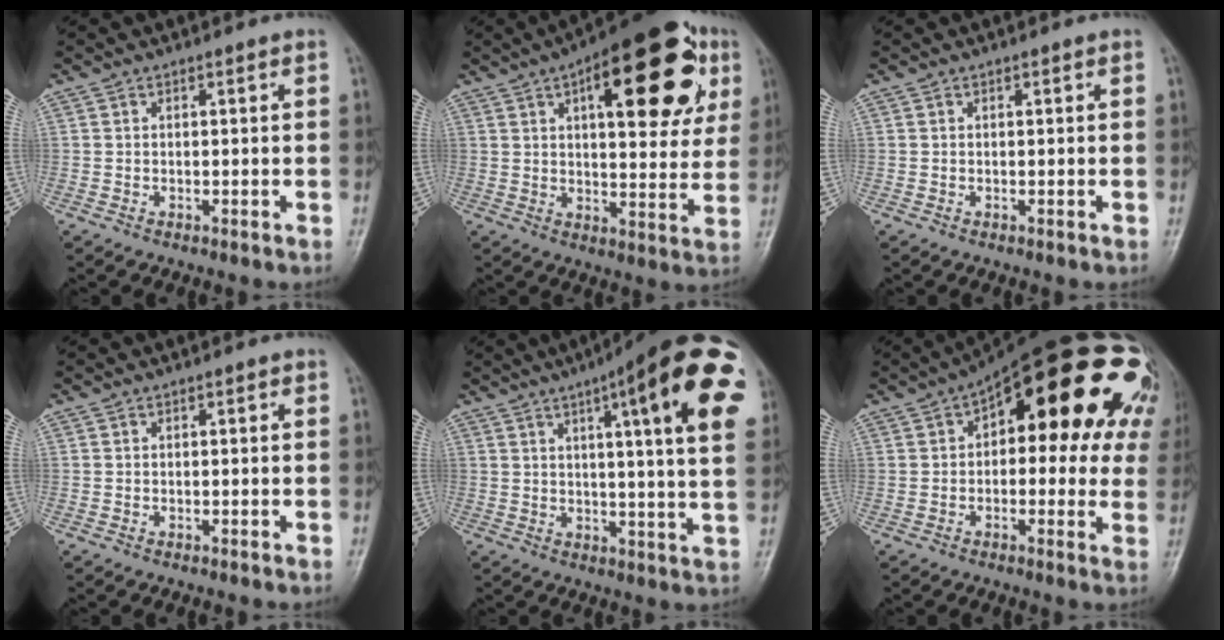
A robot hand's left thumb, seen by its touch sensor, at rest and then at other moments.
{"total": 24.0, "force": [9.5, 10.0, 19.6], "torque": [-0.233, 0.002, 0.126]}
{"total": 0.0}
{"total": 0.0}
{"total": 23.7, "force": [9.3, 4.3, 21.4], "torque": [-0.250, -0.009, 0.116]}
{"total": 24.2, "force": [7.2, 11.3, 20.1], "torque": [-0.238, 0.035, 0.088]}